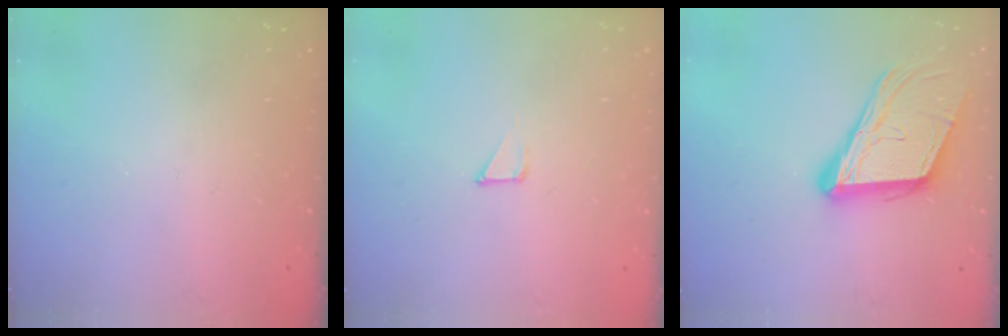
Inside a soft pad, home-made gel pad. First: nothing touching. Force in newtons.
{"total": 1.6, "press": 1.6, "slide": 0.1}
{"total": 16.0, "press": 15.6, "slide": 3.7}